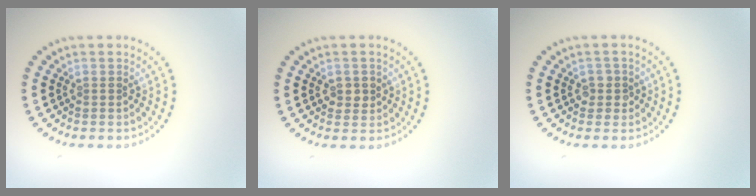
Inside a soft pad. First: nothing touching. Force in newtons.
{"total": 1.6, "press": 1.5, "slide": 0.3}
{"total": 1.4, "press": 1.2, "slide": 0.7}